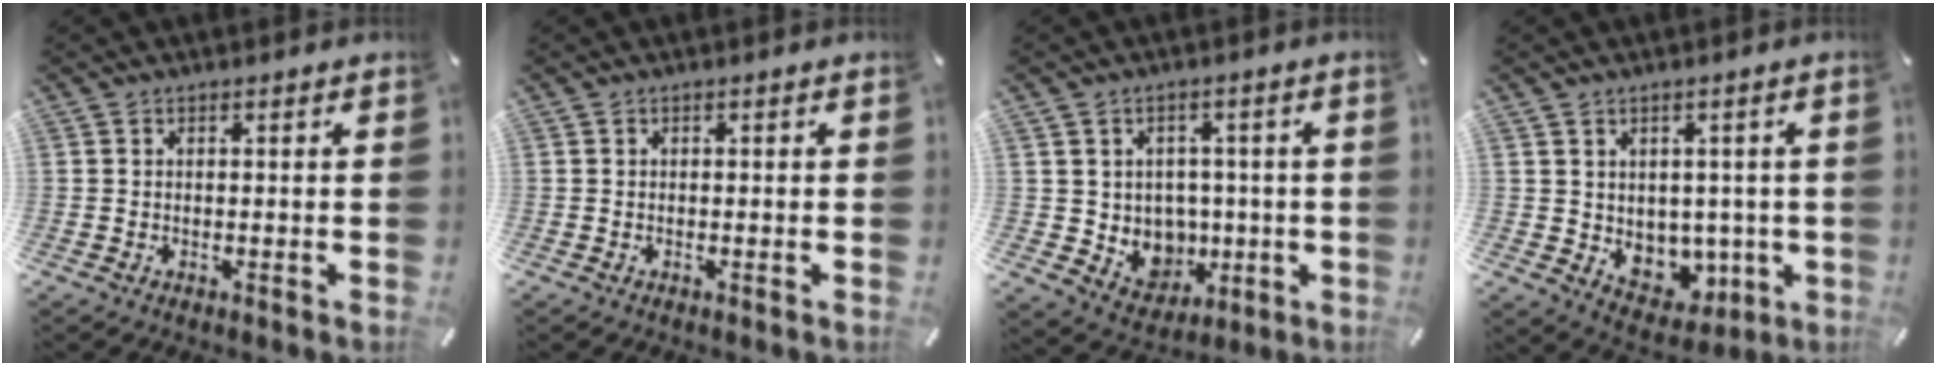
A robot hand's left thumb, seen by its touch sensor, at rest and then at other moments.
{"total": 0.0}
{"total": 7.8, "force": [0.9, 7.6, 1.4], "torque": [-0.033, -0.015, 0.031]}
{"total": 6.9, "force": [1.8, 6.4, 1.7], "torque": [-0.011, -0.027, 0.046]}